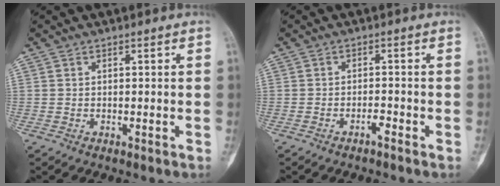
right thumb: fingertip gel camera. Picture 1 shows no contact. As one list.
[{"total": 1.4, "force": [-1.1, 0.3, 0.8], "torque": [-0.012, 0.011, -0.019]}]